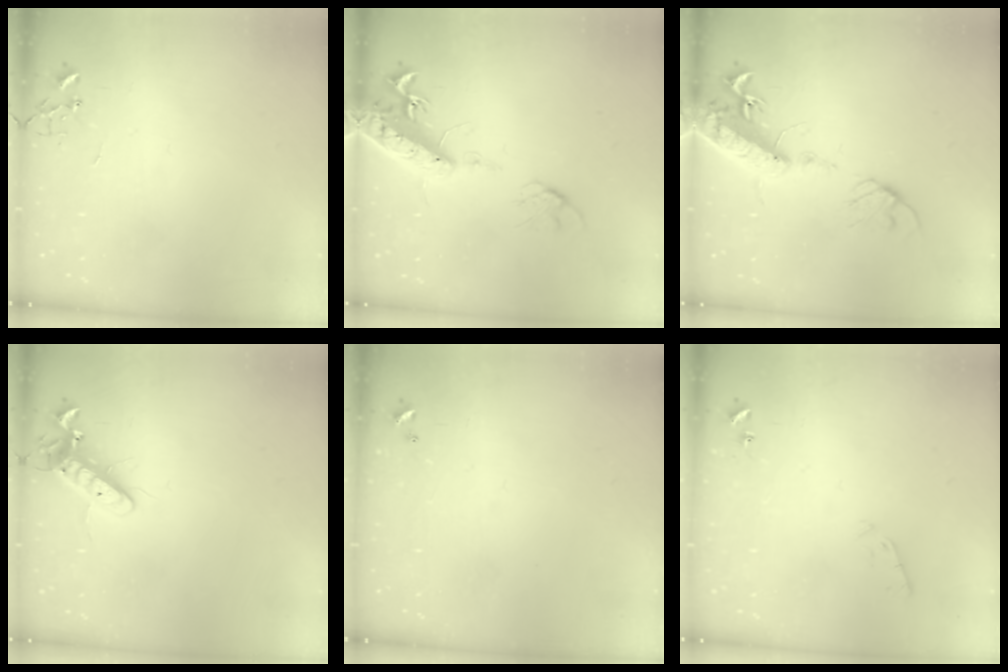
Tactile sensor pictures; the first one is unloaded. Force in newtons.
{"total": 16.2, "press": 15.7, "slide": 3.7}
{"total": 17.2, "press": 16.7, "slide": 3.9}
{"total": 11.6, "press": 11.5, "slide": 1.5}
{"total": 0.0}
{"total": 4.5, "press": 4.5, "slide": 0.4}